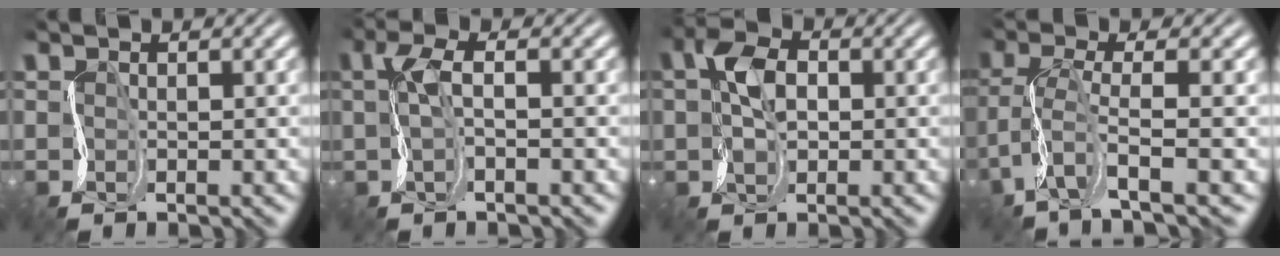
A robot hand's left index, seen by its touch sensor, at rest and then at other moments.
{"total": 2.2, "force": [0.4, 0.5, 2.1], "torque": [-0.051, 0.009, 0.001]}
{"total": 3.8, "force": [0.5, 2.4, 3.0], "torque": [-0.060, 0.012, -0.002]}
{"total": 4.8, "force": [-0.9, 1.2, 4.6], "torque": [-0.104, 0.001, -0.033]}